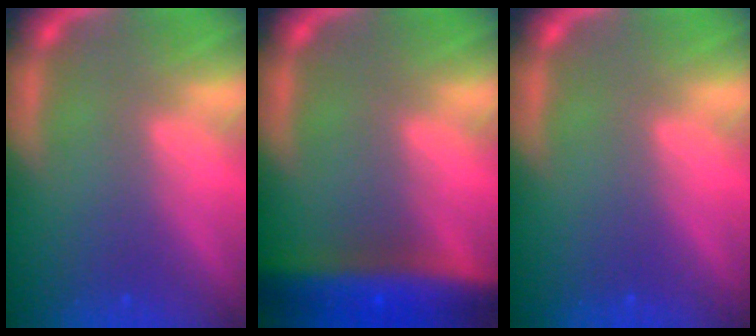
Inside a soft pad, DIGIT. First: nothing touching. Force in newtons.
{"total": 9.6}
{"total": 0.0}